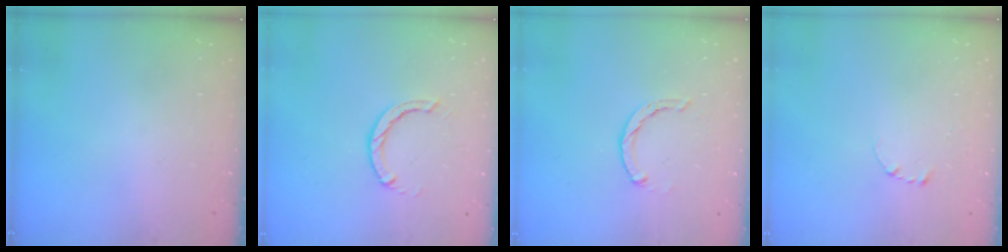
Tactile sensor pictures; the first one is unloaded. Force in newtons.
{"total": 3.2, "press": 3.1, "slide": 0.5}
{"total": 2.0, "press": 2.0, "slide": 0.4}
{"total": 2.7, "press": 2.7, "slide": 0.3}